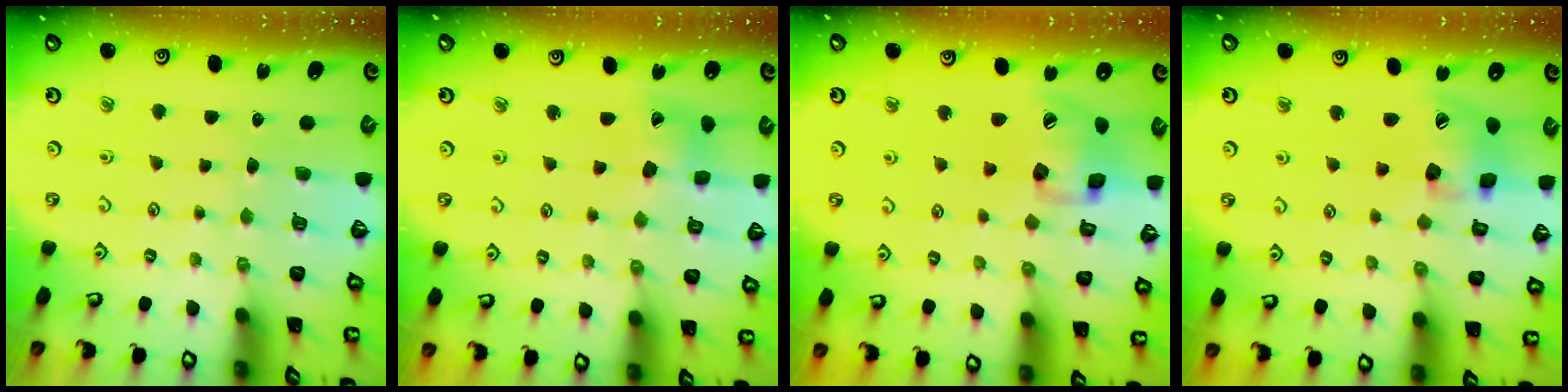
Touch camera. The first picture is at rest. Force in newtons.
{"total": 11.0, "press": 10.9, "slide": 1.5}
{"total": 16.3, "press": 16.1, "slide": 2.5}
{"total": 16.7, "press": 16.5, "slide": 2.3}